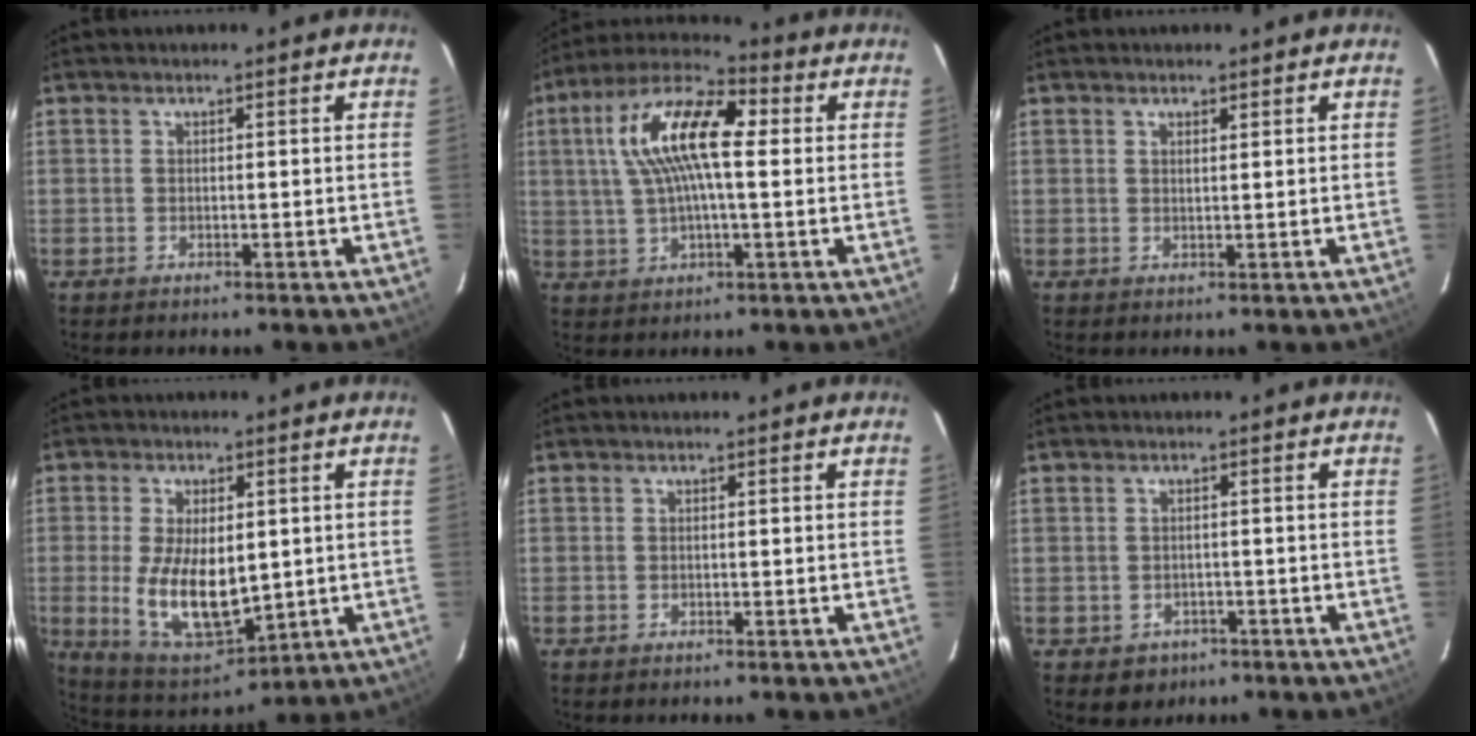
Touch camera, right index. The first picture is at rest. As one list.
[{"total": 15.3, "force": [3.0, 5.4, 14.0], "torque": [-0.269, 0.029, 0.042]}, {"total": 1.0, "force": [0.7, 0.2, 0.6], "torque": [-0.012, 0.002, 0.013]}, {"total": 14.0, "force": [-0.5, 7.1, 12.0], "torque": [-0.248, -0.021, 0.007]}, {"total": 0.0}, {"total": 3.4, "force": [-1.2, 3.2, 0.5], "torque": [-0.018, 0.003, -0.009]}]